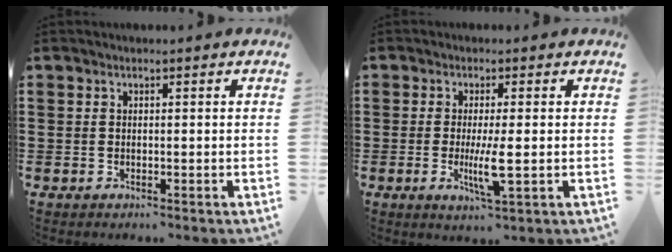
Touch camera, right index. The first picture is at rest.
{"total": 5.4, "force": [-0.8, 0.5, 5.3], "torque": [-0.105, -0.016, -0.017]}